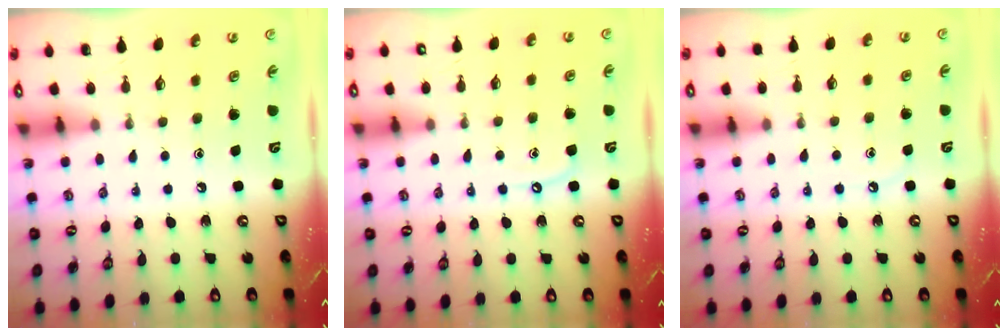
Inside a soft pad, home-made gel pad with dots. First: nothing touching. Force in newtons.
{"total": 6.0, "press": 5.9, "slide": 0.8}
{"total": 4.7, "press": 4.7, "slide": 0.6}